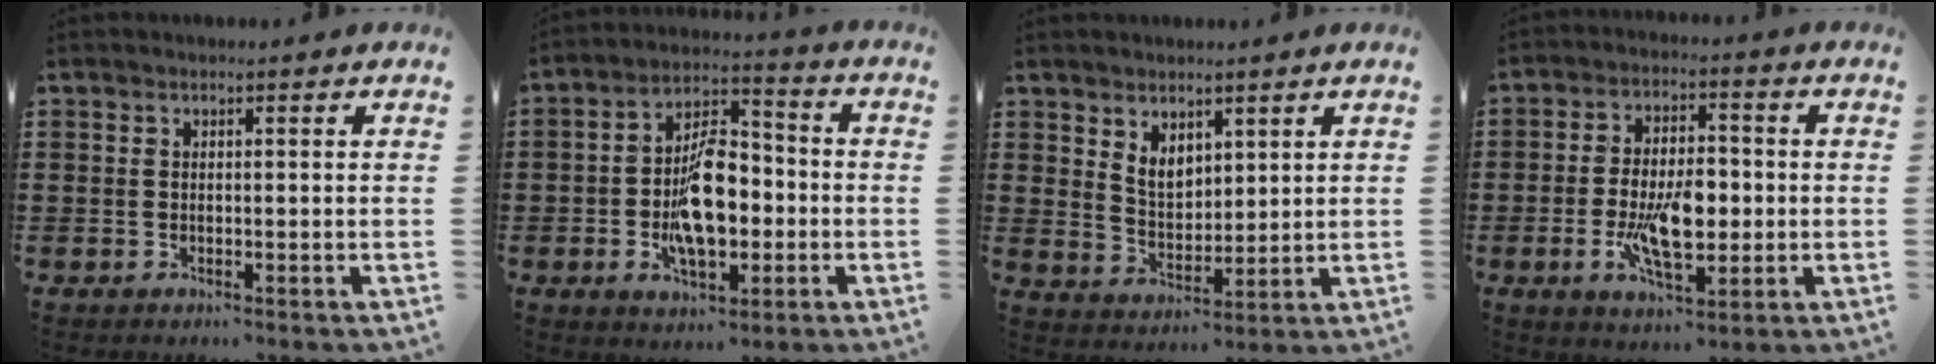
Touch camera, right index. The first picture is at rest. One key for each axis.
{"total": 10.9, "fx": -2.1, "fy": 5.5, "fz": 9.2, "tx": -0.167, "ty": 0.000, "tz": -0.040}
{"total": 4.4, "fx": 2.8, "fy": 2.8, "fz": 1.8, "tx": -0.049, "ty": 0.006, "tz": 0.052}
{"total": 9.8, "fx": -1.8, "fy": 4.5, "fz": 8.6, "tx": -0.184, "ty": -0.006, "tz": -0.034}